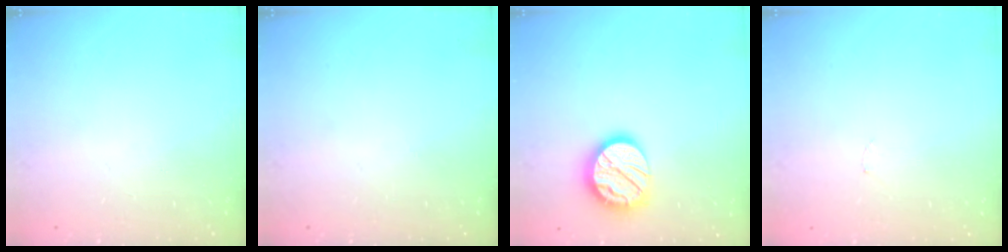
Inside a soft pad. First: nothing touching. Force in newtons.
{"total": 0.0}
{"total": 17.2, "press": 17.1, "slide": 1.5}
{"total": 2.3, "press": 2.3, "slide": 0.2}